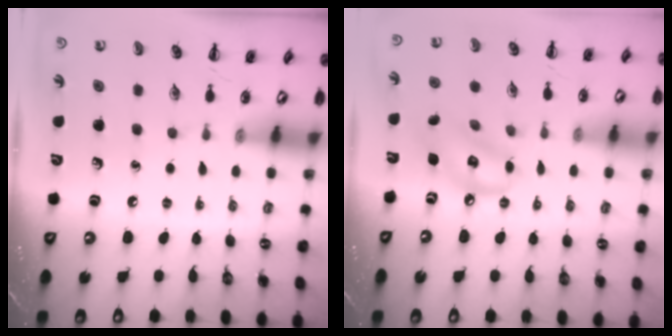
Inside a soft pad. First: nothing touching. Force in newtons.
{"total": 9.2, "press": 9.2, "slide": 0.9}